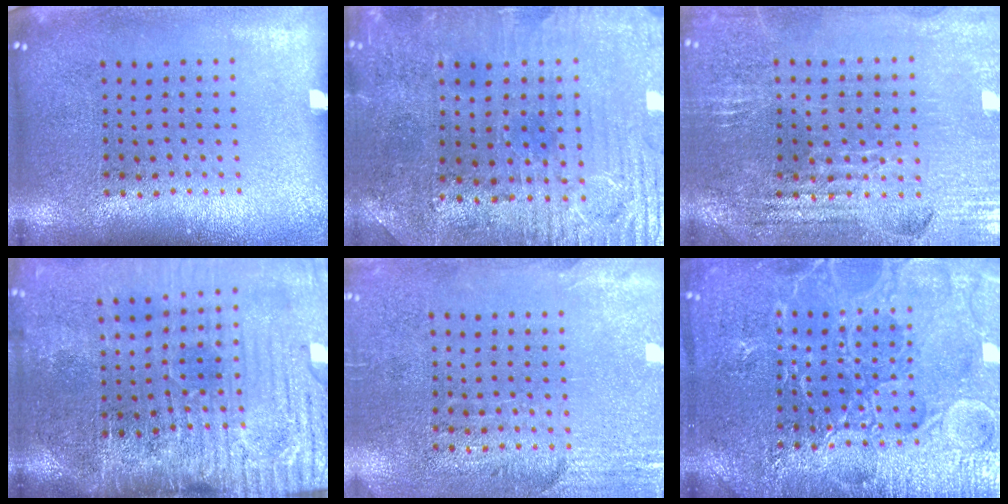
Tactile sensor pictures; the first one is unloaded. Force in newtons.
{"total": 1.5, "press": 1.3, "slide": 0.6}
{"total": 2.9, "press": 2.8, "slide": 0.5}
{"total": 4.8, "press": 4.0, "slide": 2.6}
{"total": 2.8, "press": 2.4, "slide": 1.3}
{"total": 6.8, "press": 6.7, "slide": 1.0}